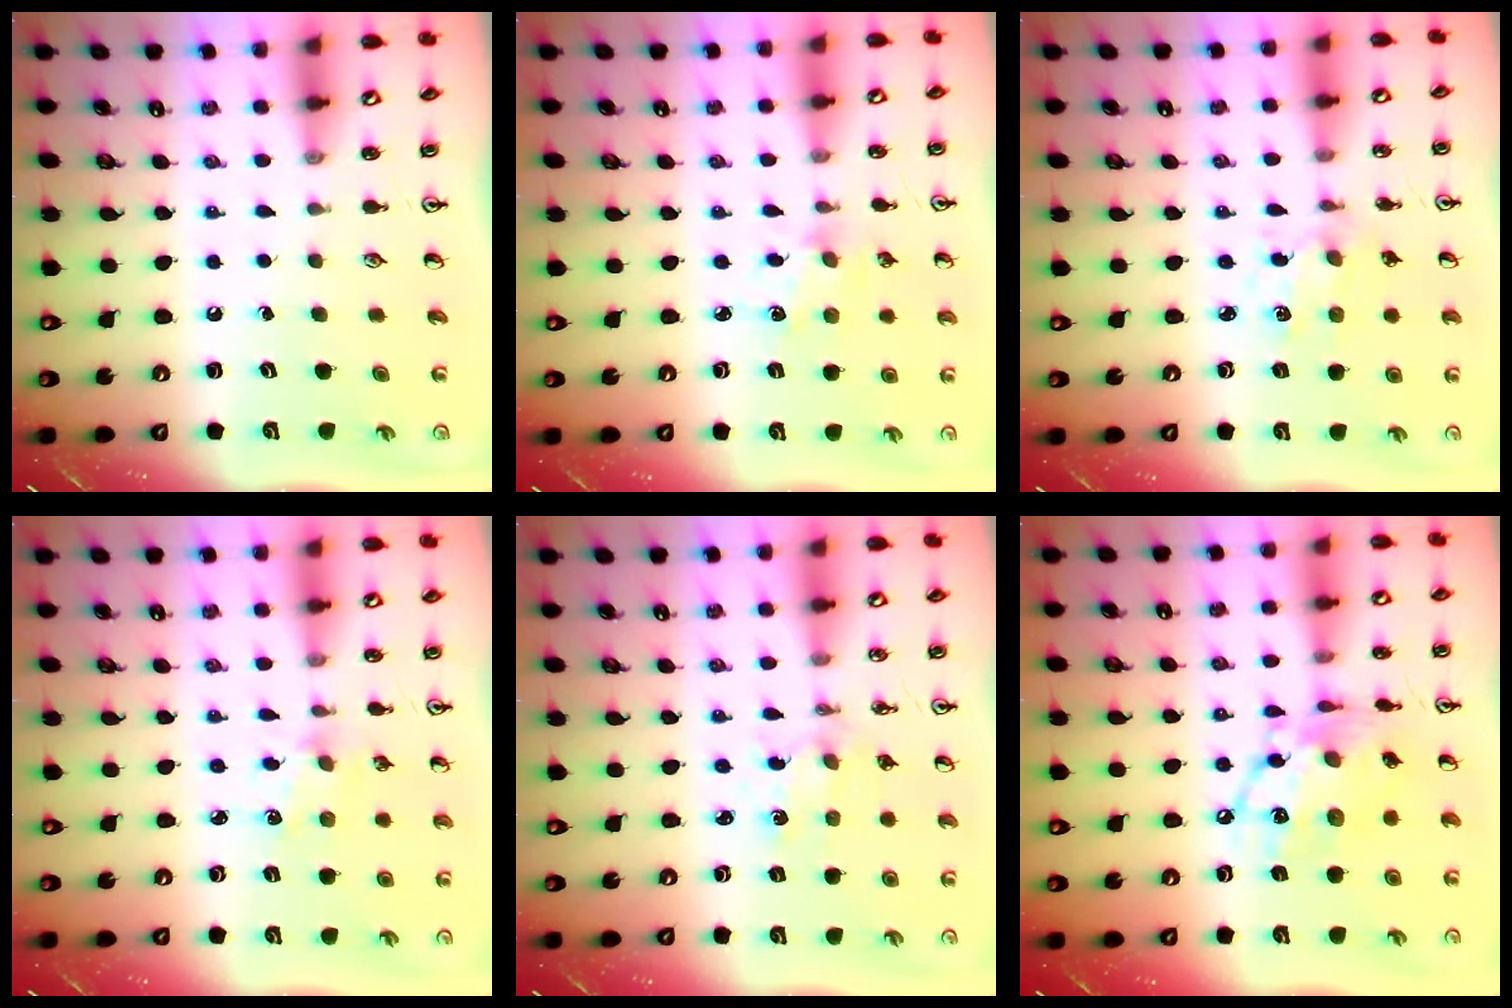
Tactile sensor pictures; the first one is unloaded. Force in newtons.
{"total": 2.7, "press": 2.6, "slide": 0.3}
{"total": 1.7, "press": 1.7, "slide": 0.3}
{"total": 1.8, "press": 1.8, "slide": 0.3}
{"total": 1.5, "press": 1.5, "slide": 0.3}
{"total": 14.3, "press": 14.3, "slide": 1.4}